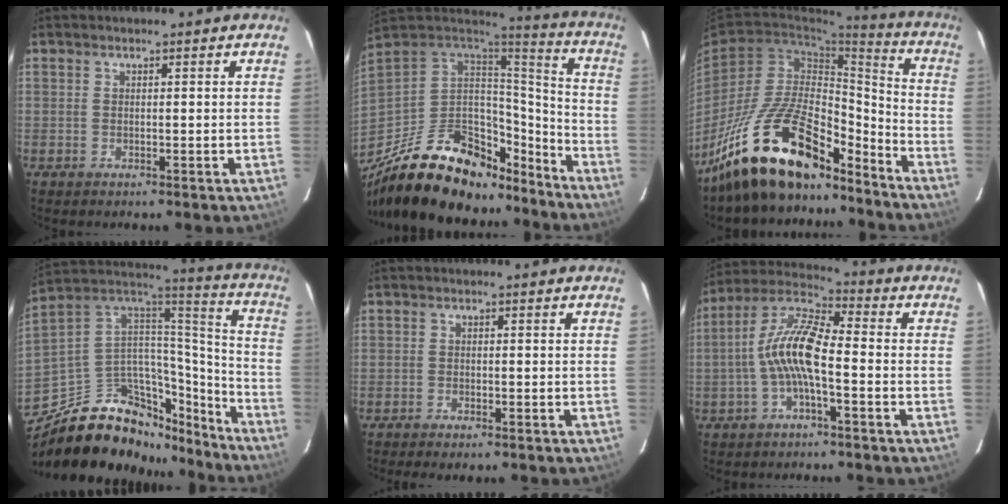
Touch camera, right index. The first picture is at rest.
{"total": 30.7, "force": [-20.9, 14.0, 17.5], "torque": [-0.321, 0.006, -0.310]}
{"total": 21.5, "force": [-16.5, 7.9, 11.3], "torque": [-0.215, 0.015, -0.275]}
{"total": 27.3, "force": [-20.0, 14.5, 11.6], "torque": [-0.211, 0.062, -0.295]}
{"total": 2.7, "force": [-2.3, 0.6, 1.3], "torque": [-0.037, -0.010, -0.041]}
{"total": 9.9, "force": [-2.4, 2.5, 9.2], "torque": [-0.201, 0.017, -0.046]}